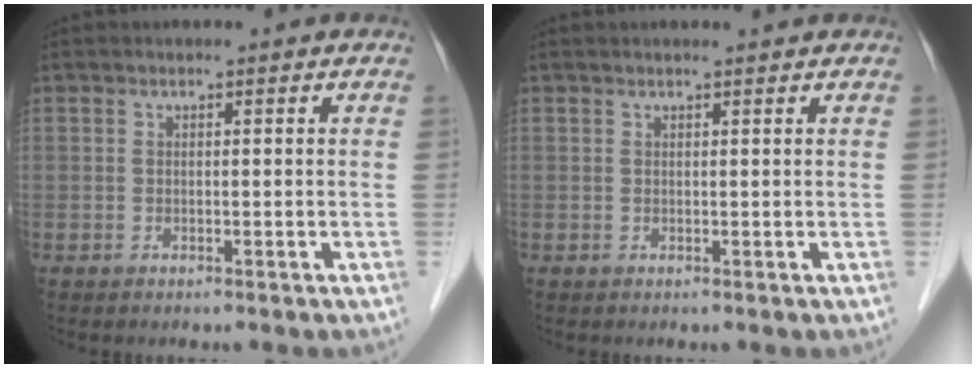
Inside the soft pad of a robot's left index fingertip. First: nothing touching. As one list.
[{"total": 1.3, "force": [1.2, 0.0, 0.4], "torque": [-0.005, 0.009, 0.019]}]